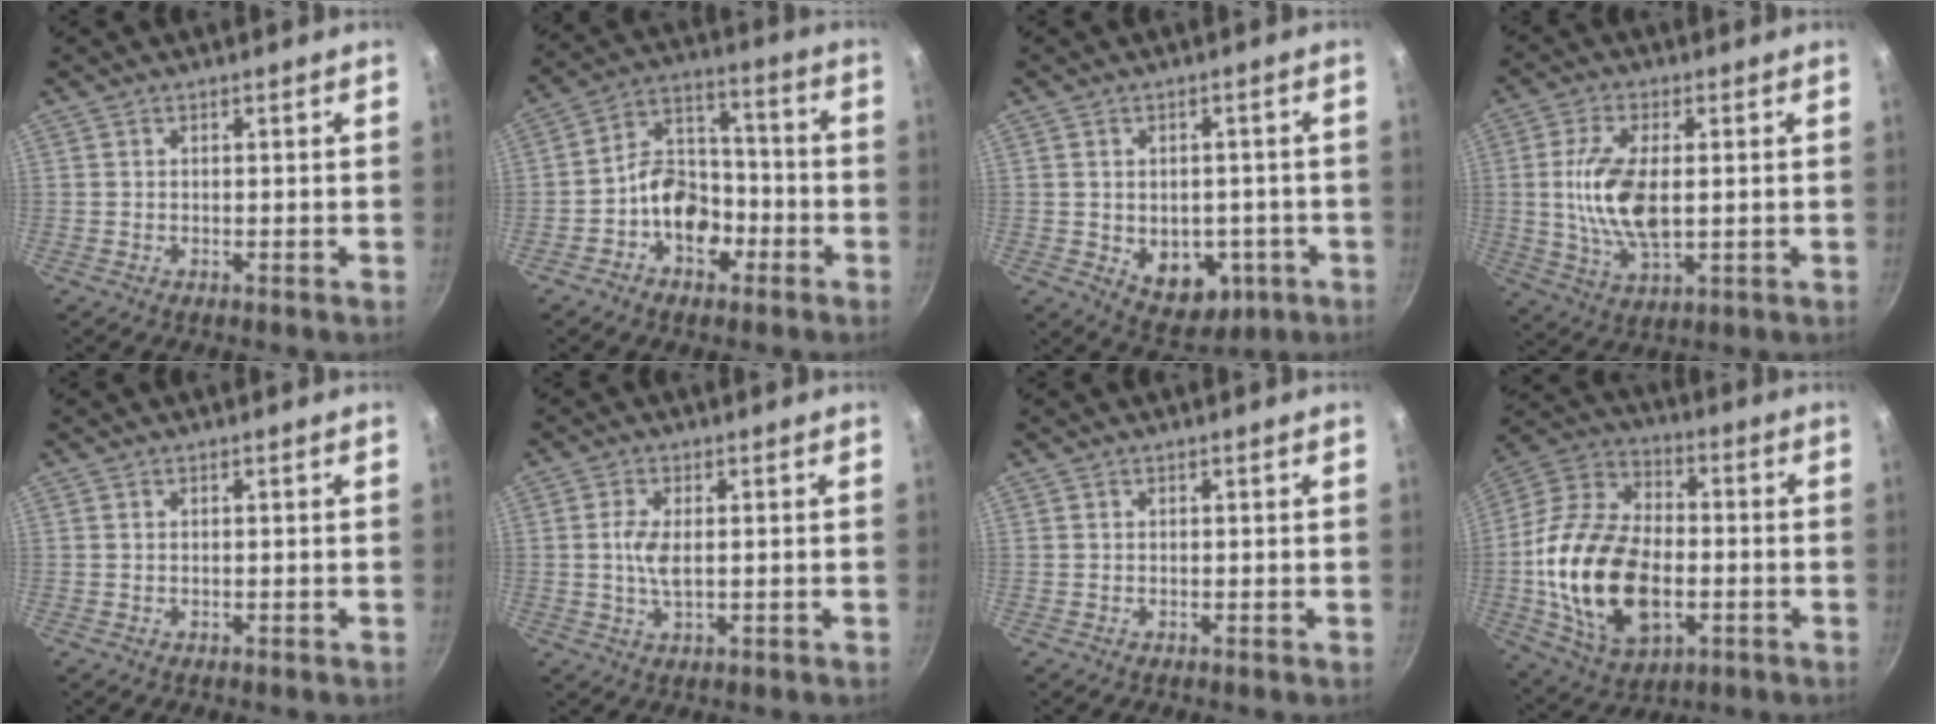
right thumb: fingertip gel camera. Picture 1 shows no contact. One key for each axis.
{"total": 11.2, "fx": -4.5, "fy": 8.1, "fz": 6.3, "tx": -0.063, "ty": 0.060, "tz": -0.082}
{"total": 10.3, "fx": -2.6, "fy": 7.4, "fz": 6.8, "tx": -0.057, "ty": -0.001, "tz": -0.016}
{"total": 11.7, "fx": 0.6, "fy": 5.5, "fz": 10.3, "tx": -0.201, "ty": -0.005, "tz": 0.013}
{"total": 0.0}
{"total": 4.6, "fx": 0.0, "fy": 1.8, "fz": 4.2, "tx": -0.093, "ty": -0.001, "tz": -0.002}
{"total": 0.0}
{"total": 23.7, "fx": -4.0, "fy": 14.6, "fz": 18.2, "tx": -0.336, "ty": 0.027, "tz": -0.070}